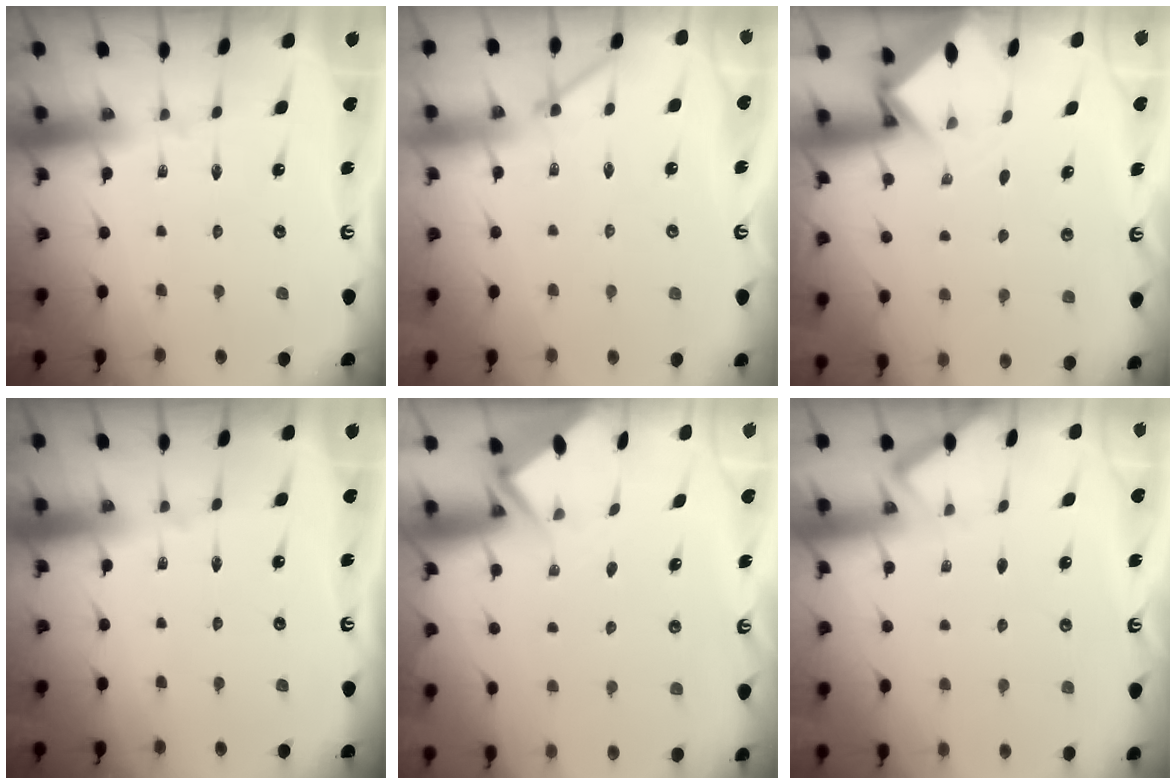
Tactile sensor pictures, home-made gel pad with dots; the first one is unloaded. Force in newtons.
{"total": 3.7, "press": 3.7, "slide": 0.5}
{"total": 2.9, "press": 2.9, "slide": 0.2}
{"total": 0.0}
{"total": 2.7, "press": 2.7, "slide": 0.4}
{"total": 2.7, "press": 2.7, "slide": 0.2}